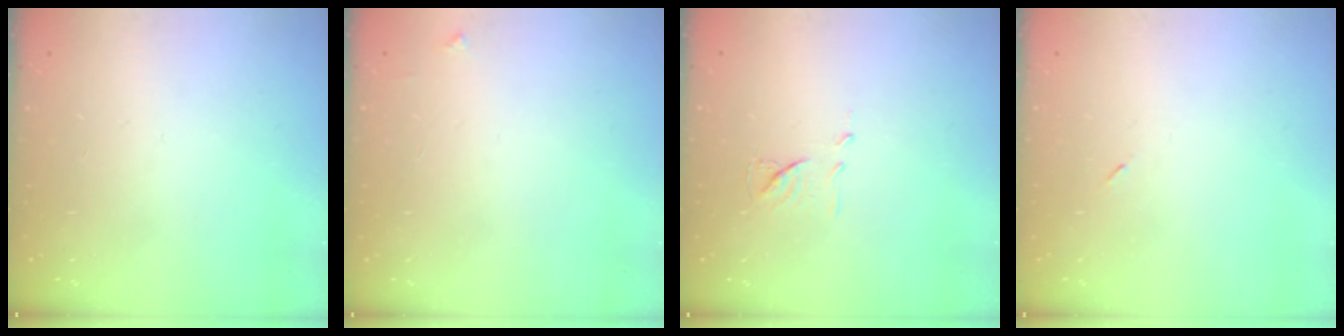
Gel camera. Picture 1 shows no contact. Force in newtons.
{"total": 3.3, "press": 3.3, "slide": 0.4}
{"total": 6.8, "press": 6.7, "slide": 0.6}
{"total": 2.6, "press": 2.3, "slide": 1.2}